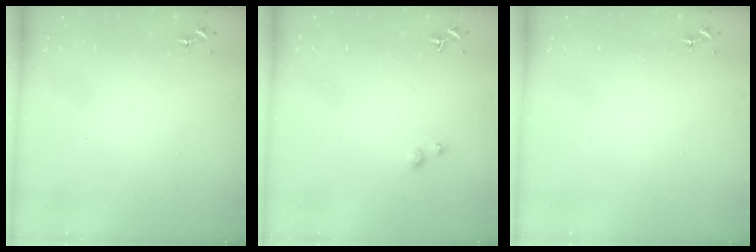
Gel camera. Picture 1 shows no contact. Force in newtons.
{"total": 2.8, "press": 2.8, "slide": 0.3}
{"total": 0.0}